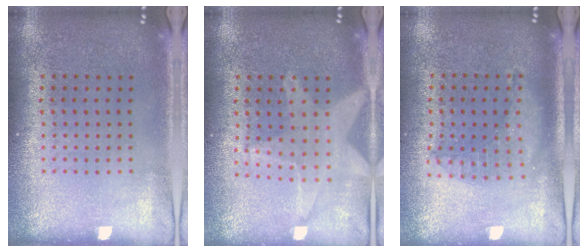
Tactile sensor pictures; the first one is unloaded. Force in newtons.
{"total": 1.9, "press": 1.7, "slide": 0.9}
{"total": 1.2, "press": 1.2, "slide": 0.3}